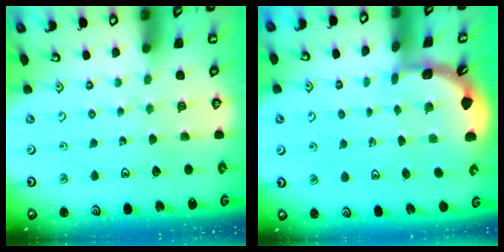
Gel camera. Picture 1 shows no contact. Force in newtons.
{"total": 1.8, "press": 1.8, "slide": 0.2}